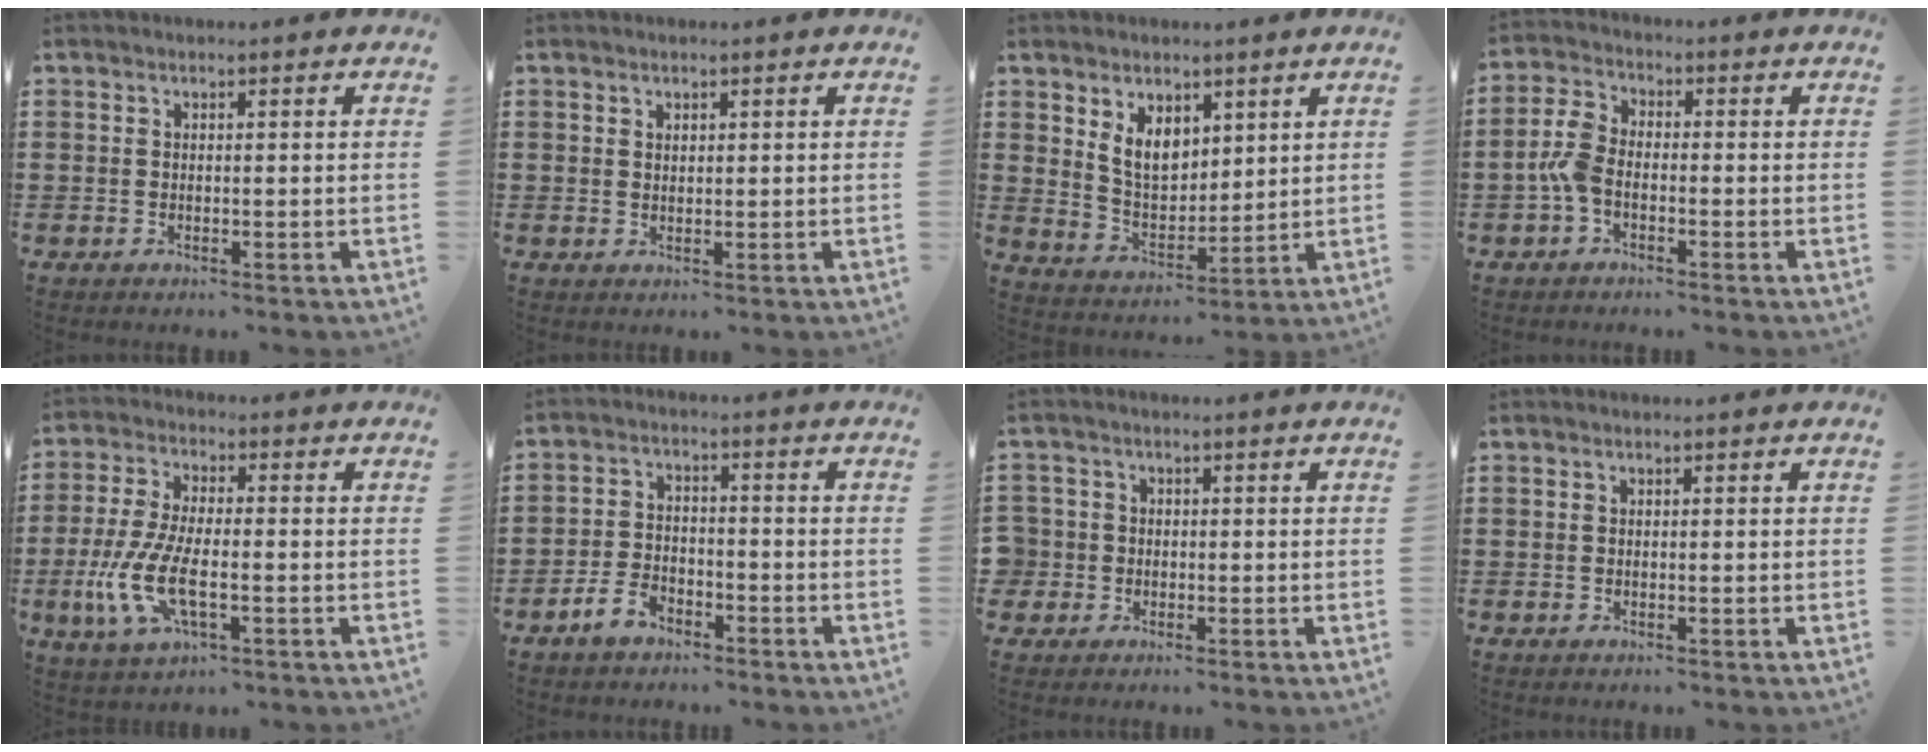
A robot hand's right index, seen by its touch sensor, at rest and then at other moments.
{"total": 1.0, "force": [0.7, 0.6, 0.3], "torque": [-0.007, 0.002, 0.014]}
{"total": 6.5, "force": [3.2, 4.3, 3.7], "torque": [-0.081, 0.004, 0.059]}
{"total": 4.8, "force": [-1.6, 2.7, 3.6], "torque": [-0.099, -0.001, -0.040]}
{"total": 9.0, "force": [-2.6, 3.5, 7.9], "torque": [-0.186, -0.016, -0.052]}
{"total": 4.1, "force": [-3.0, 2.1, 2.0], "torque": [-0.047, 0.008, -0.062]}
{"total": 2.6, "force": [-0.7, 2.4, 0.3], "torque": [-0.026, 0.003, -0.021]}
{"total": 0.0}